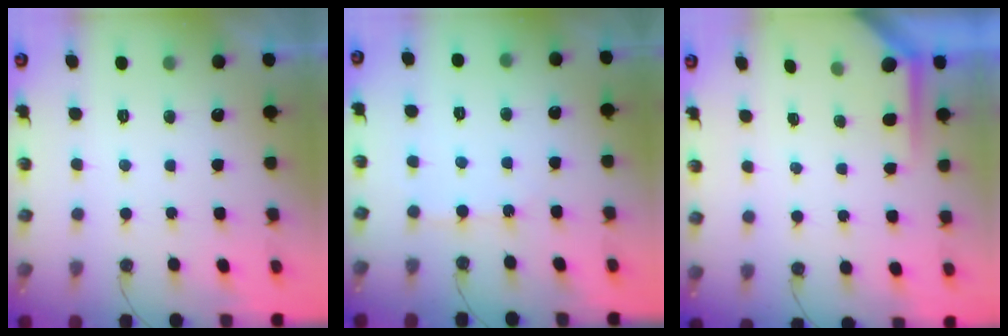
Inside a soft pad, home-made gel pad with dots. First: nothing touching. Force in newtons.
{"total": 3.5, "press": 3.4, "slide": 0.5}
{"total": 3.2, "press": 3.2, "slide": 0.4}